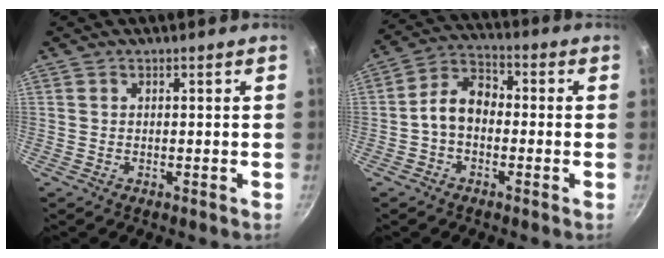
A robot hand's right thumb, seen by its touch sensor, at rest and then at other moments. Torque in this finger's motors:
{"motor_torque": [0.04, -0.23, 0.86, -0.23, 0.08]}